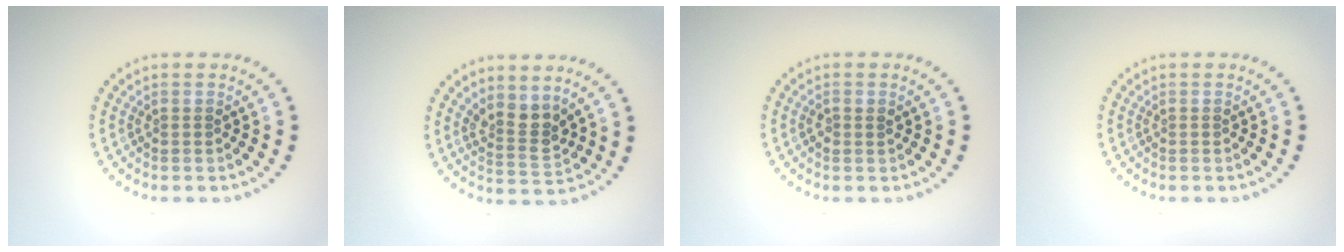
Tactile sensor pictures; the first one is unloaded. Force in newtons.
{"total": 2.7, "press": 2.2, "slide": 1.5}
{"total": 0.9, "press": 0.9, "slide": 0.2}
{"total": 0.0}